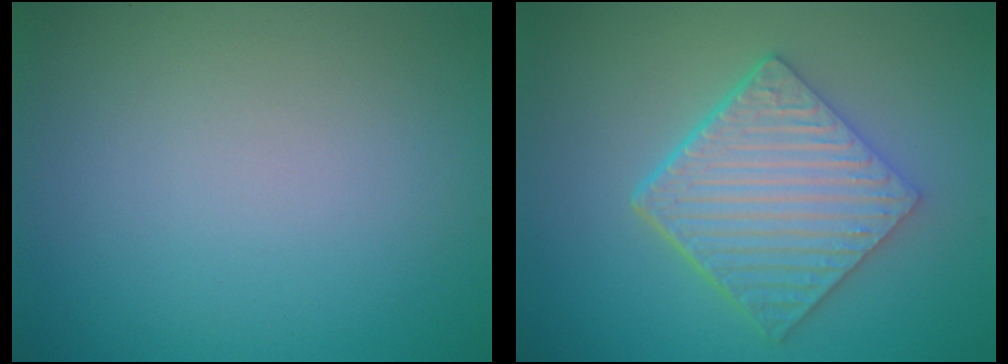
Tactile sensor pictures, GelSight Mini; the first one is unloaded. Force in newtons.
{"total": 6.2, "press": 4.5, "slide": 4.3}